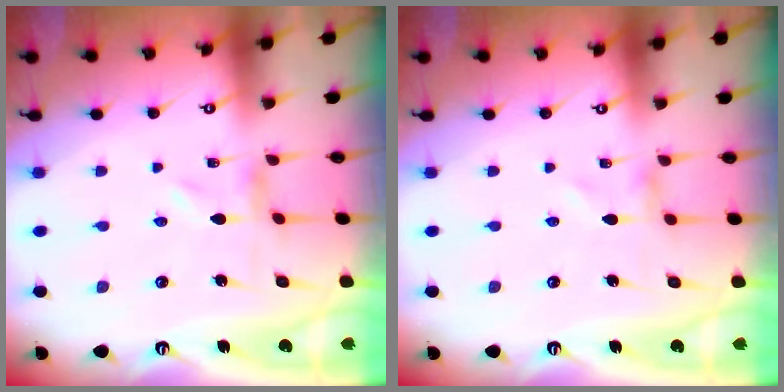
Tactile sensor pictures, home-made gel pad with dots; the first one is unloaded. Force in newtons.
{"total": 0.7, "press": 0.7, "slide": 0.1}